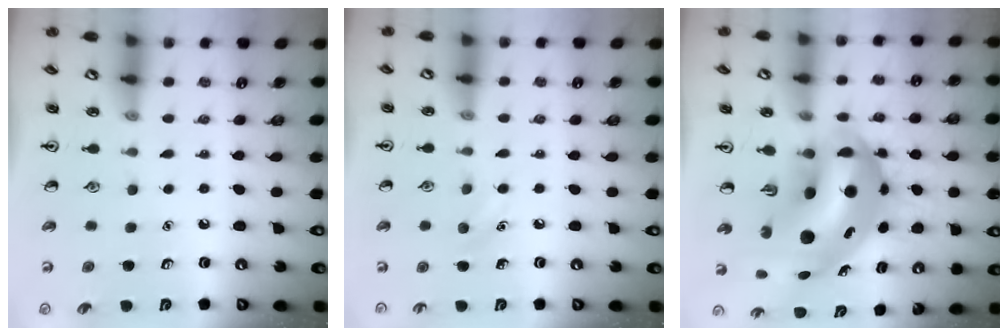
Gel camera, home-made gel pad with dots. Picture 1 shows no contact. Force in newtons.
{"total": 6.5, "press": 6.2, "slide": 1.9}
{"total": 16.0, "press": 15.4, "slide": 4.3}